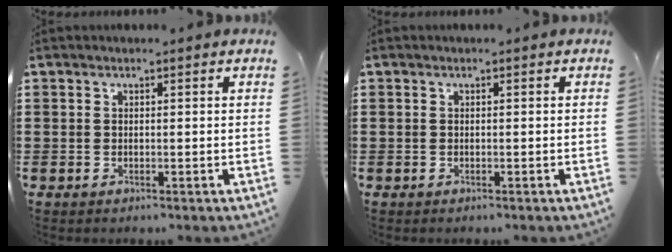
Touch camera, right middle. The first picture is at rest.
{"total": 0.0}